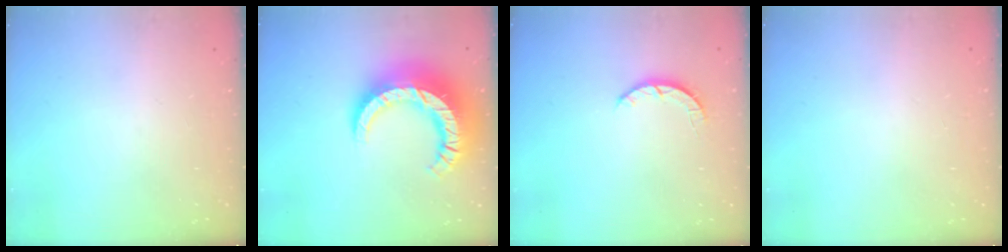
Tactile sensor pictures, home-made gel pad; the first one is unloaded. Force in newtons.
{"total": 18.8, "press": 18.7, "slide": 2.1}
{"total": 2.5, "press": 2.4, "slide": 0.4}
{"total": 2.4, "press": 2.4, "slide": 0.2}